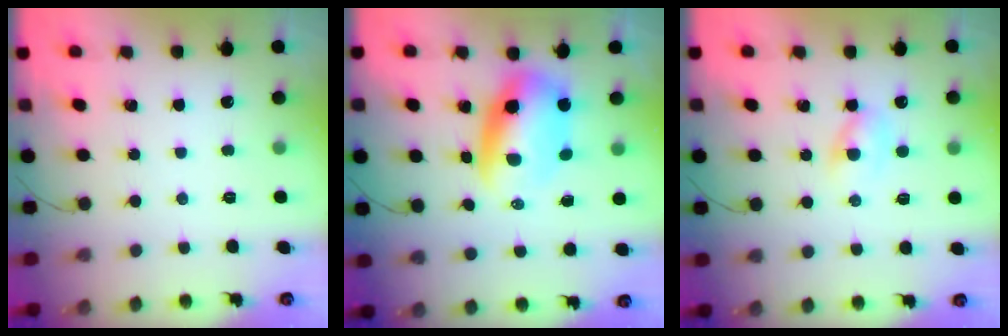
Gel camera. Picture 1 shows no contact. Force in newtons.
{"total": 8.4, "press": 8.2, "slide": 1.8}
{"total": 2.6, "press": 2.4, "slide": 1.0}